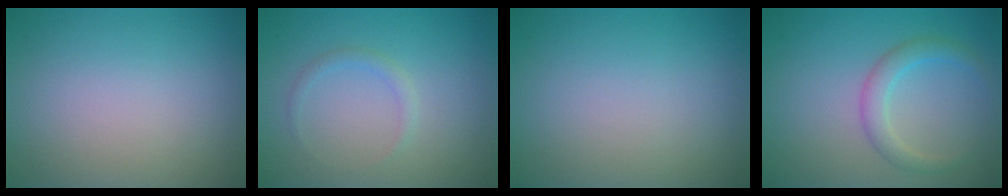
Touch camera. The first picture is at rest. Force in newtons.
{"total": 1.0, "press": 1.0, "slide": 0.1}
{"total": 0.0}
{"total": 2.4, "press": 2.4, "slide": 0.1}